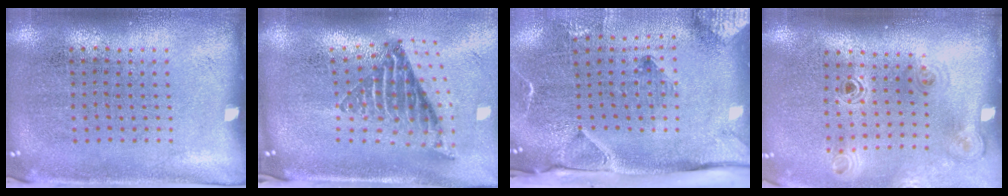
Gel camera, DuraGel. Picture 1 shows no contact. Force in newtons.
{"total": 2.6, "press": 1.6, "slide": 2.0}
{"total": 3.3, "press": 2.3, "slide": 2.4}
{"total": 1.1, "press": 1.1, "slide": 0.2}